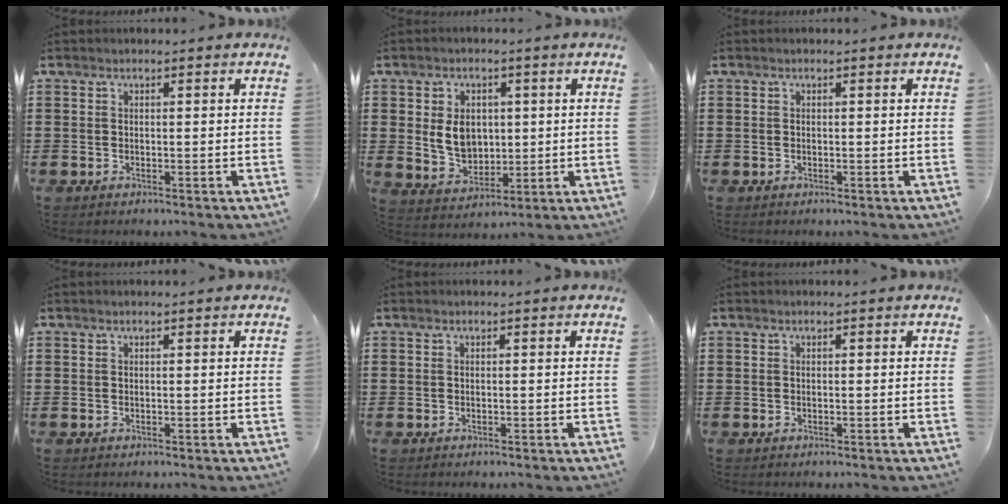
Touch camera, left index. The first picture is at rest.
{"total": 6.3, "force": [0.9, 4.9, 3.8], "torque": [-0.071, 0.007, 0.014]}
{"total": 0.0}
{"total": 0.0}
{"total": 0.0}
{"total": 0.0}